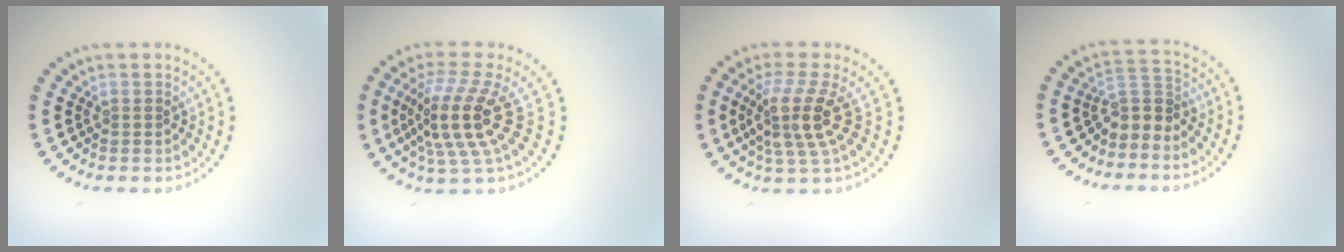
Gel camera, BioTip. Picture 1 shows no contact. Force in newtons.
{"total": 5.3, "press": 4.0, "slide": 3.4}
{"total": 4.1, "press": 3.1, "slide": 2.7}
{"total": 2.7, "press": 2.0, "slide": 1.9}